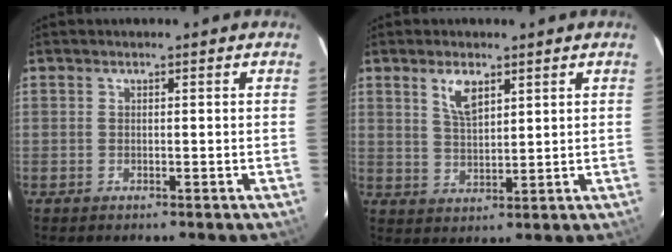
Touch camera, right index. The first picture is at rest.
{"total": 5.3, "force": [3.0, 2.1, 3.8], "torque": [-0.069, 0.002, 0.061]}